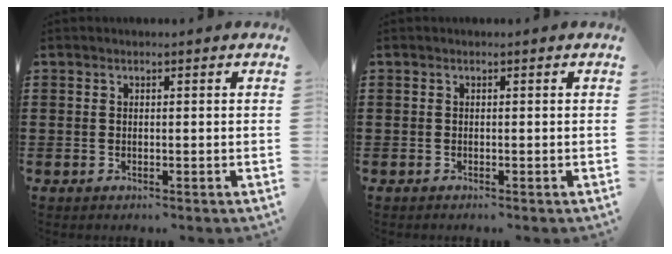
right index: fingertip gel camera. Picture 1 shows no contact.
{"total": 0.0}